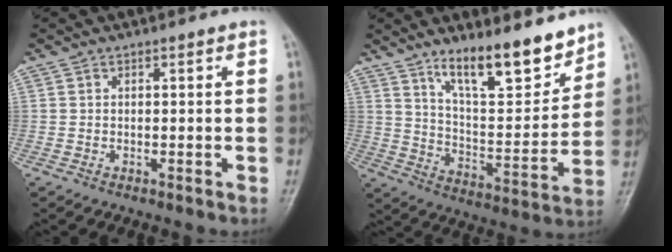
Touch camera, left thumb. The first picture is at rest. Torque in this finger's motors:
{"motor_torque": [0.60, 0.30, 1.38, -1.34, 0.24]}